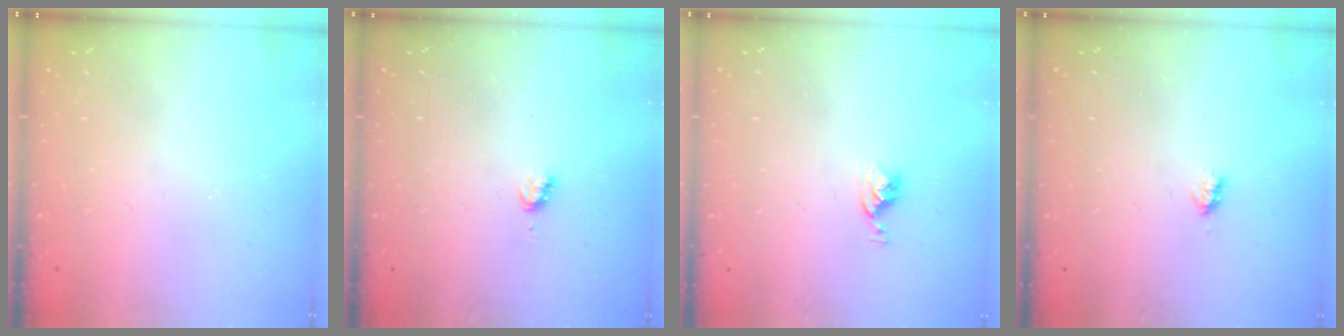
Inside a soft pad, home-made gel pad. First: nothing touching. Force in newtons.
{"total": 2.8, "press": 2.8, "slide": 0.3}
{"total": 5.2, "press": 5.2, "slide": 0.6}
{"total": 1.7, "press": 1.7, "slide": 0.3}